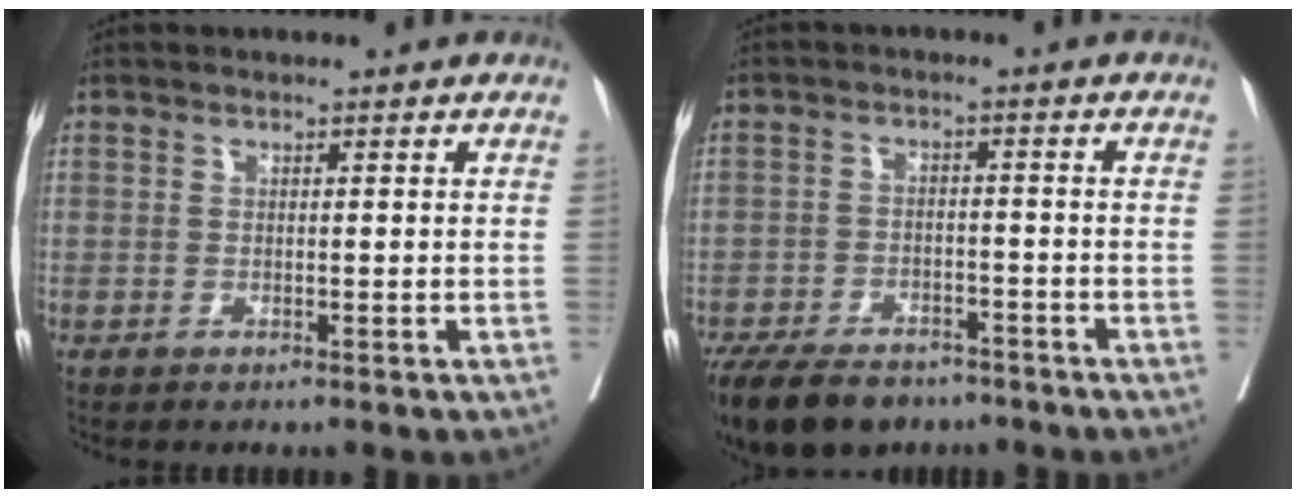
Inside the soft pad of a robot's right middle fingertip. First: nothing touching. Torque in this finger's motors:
{"motor_torque": [0.89, -0.86, 0.21, 0.10]}